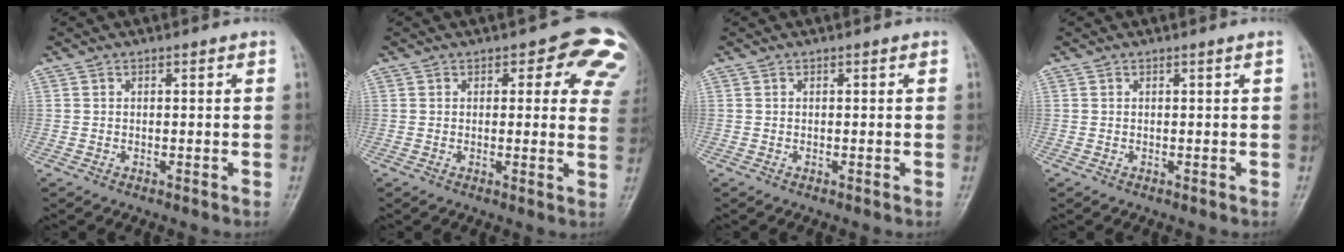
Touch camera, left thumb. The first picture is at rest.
{"total": 9.9, "force": [5.3, 5.2, 6.5], "torque": [-0.019, -0.020, 0.041]}
{"total": 0.0}
{"total": 0.0}